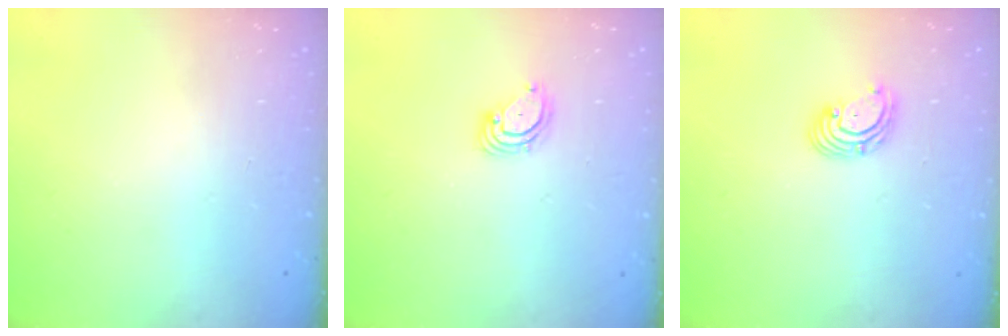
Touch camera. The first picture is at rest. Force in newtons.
{"total": 3.3, "press": 3.3, "slide": 0.3}
{"total": 2.8, "press": 2.8, "slide": 0.2}